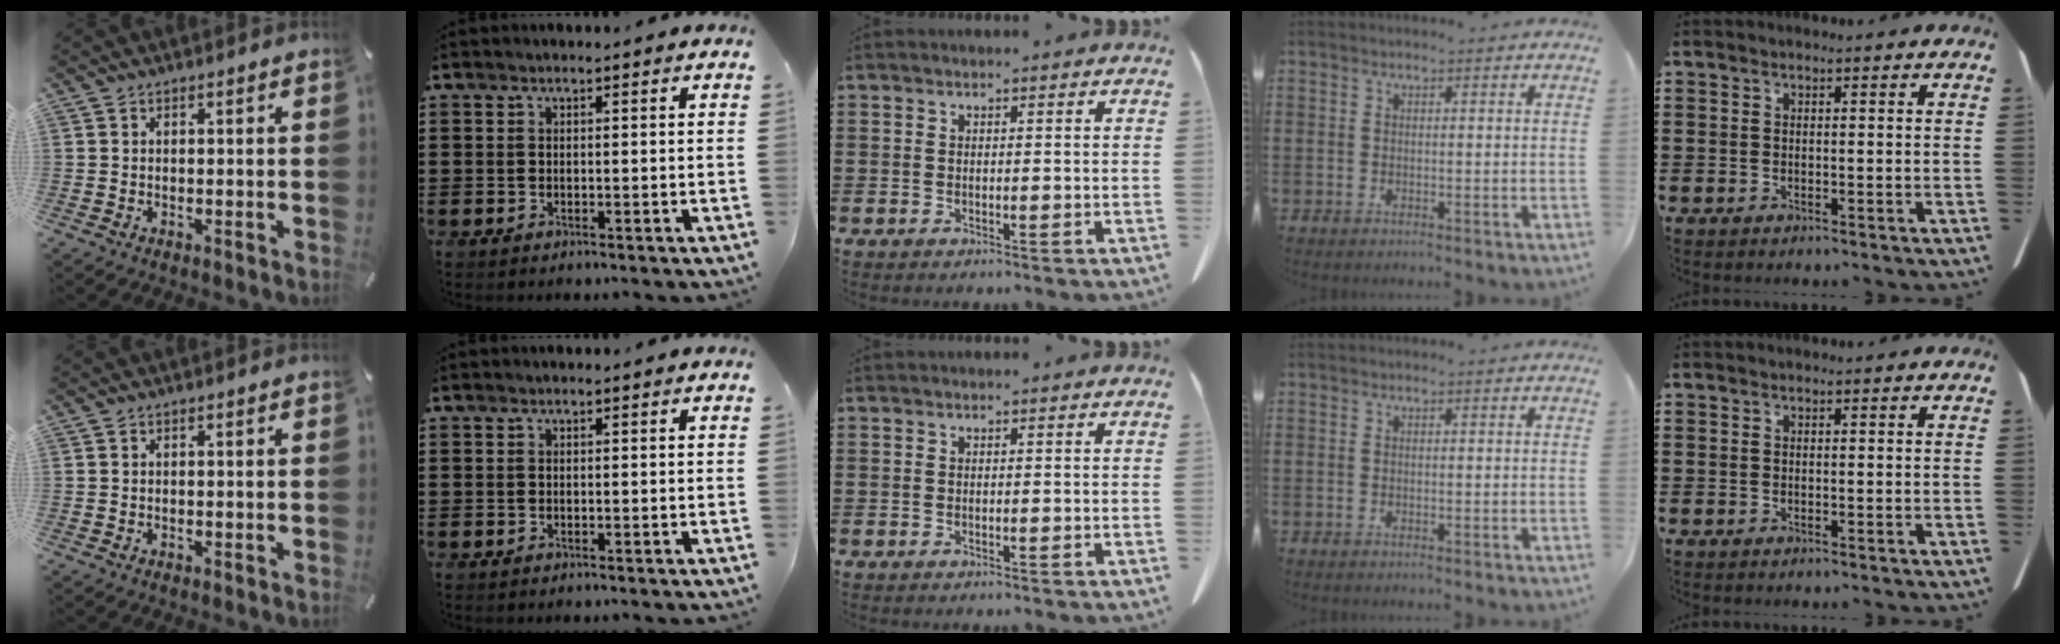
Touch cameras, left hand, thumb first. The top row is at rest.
{}